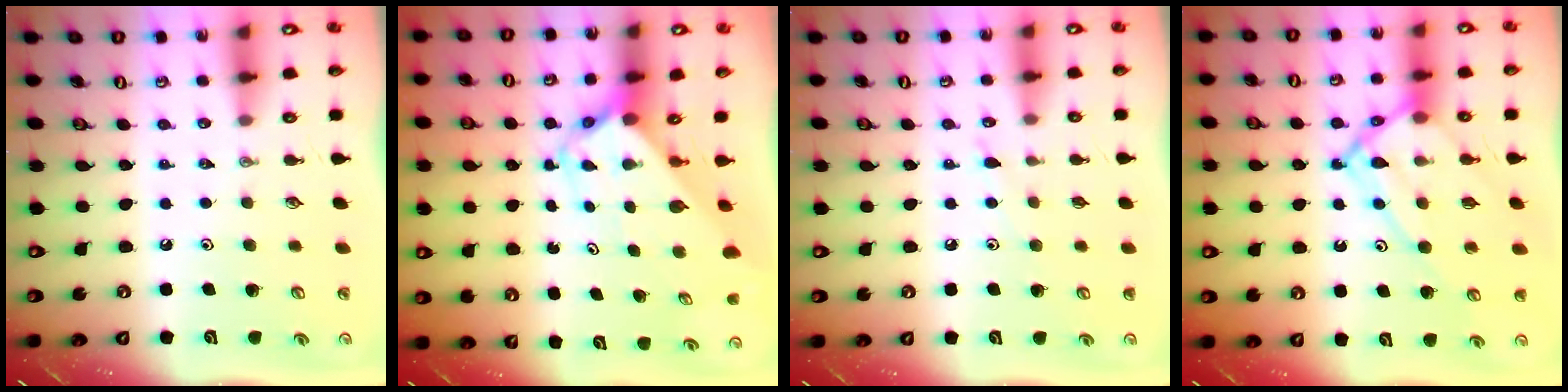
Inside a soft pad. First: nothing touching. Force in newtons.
{"total": 3.2, "press": 3.1, "slide": 0.3}
{"total": 5.5, "press": 5.5, "slide": 0.6}
{"total": 14.0, "press": 14.0, "slide": 1.1}